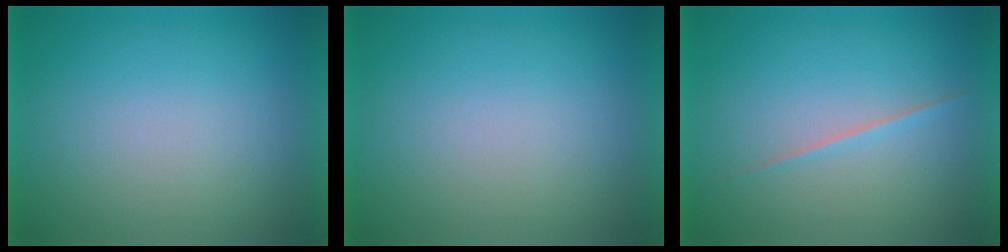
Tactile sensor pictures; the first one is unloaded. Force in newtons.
{"total": 1.1}
{"total": 1.7}